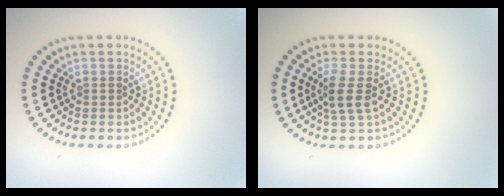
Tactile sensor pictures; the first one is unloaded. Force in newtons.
{"total": 2.4, "press": 1.9, "slide": 1.5}